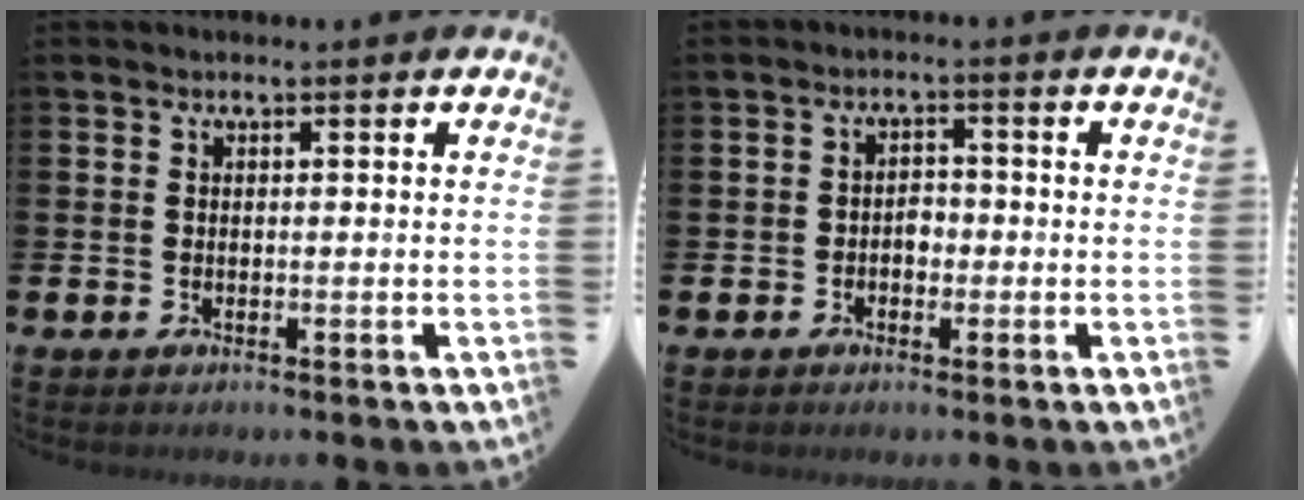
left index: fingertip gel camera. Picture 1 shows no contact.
{"total": 2.0, "force": [-0.8, 1.5, 1.1], "torque": [-0.019, 0.006, -0.019]}